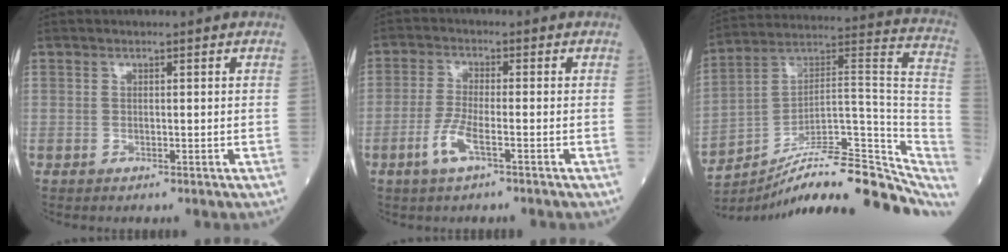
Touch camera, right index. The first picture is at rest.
{"total": 4.6, "force": [-2.3, 0.6, 3.9], "torque": [-0.088, -0.005, -0.048]}
{"total": 21.7, "force": [-17.0, 5.0, 12.6], "torque": [-0.116, 0.058, -0.255]}